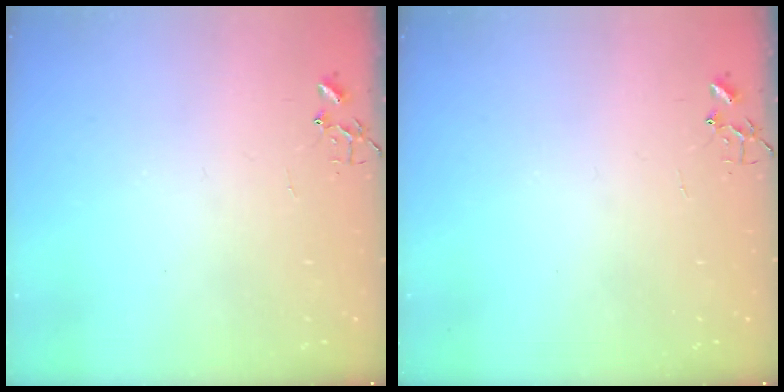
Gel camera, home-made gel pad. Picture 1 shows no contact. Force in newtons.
{"total": 0.0}